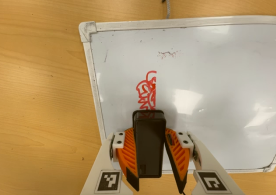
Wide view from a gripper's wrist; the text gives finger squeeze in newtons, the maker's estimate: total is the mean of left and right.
{"total": 14.3, "left": 16.6, "right": 12.0}